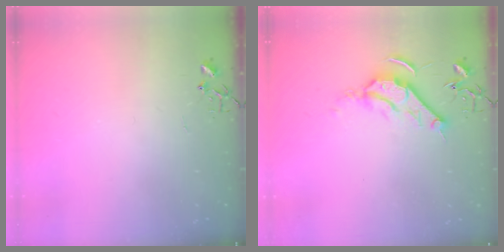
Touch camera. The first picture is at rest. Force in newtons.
{"total": 9.8, "press": 9.7, "slide": 1.3}